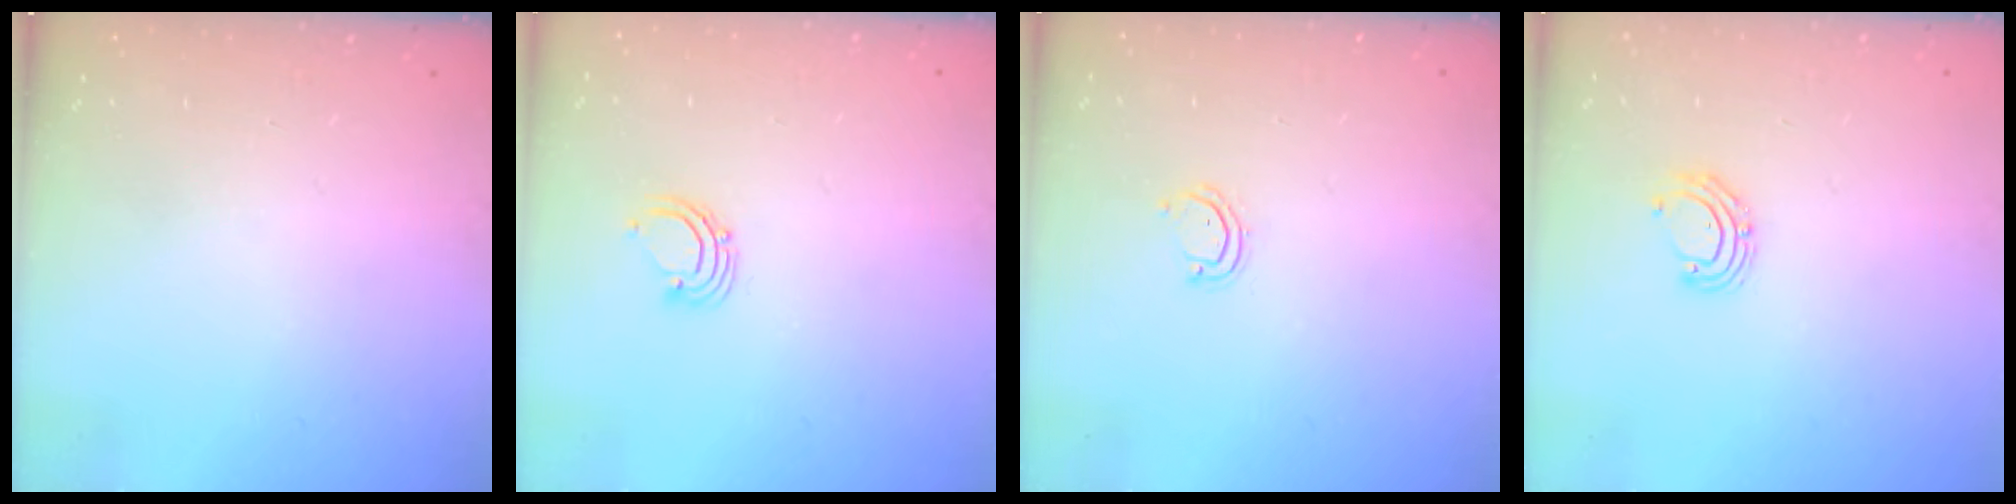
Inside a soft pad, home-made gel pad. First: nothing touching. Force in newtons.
{"total": 2.9, "press": 2.9, "slide": 0.2}
{"total": 3.5, "press": 3.5, "slide": 0.3}
{"total": 5.3, "press": 5.1, "slide": 1.4}